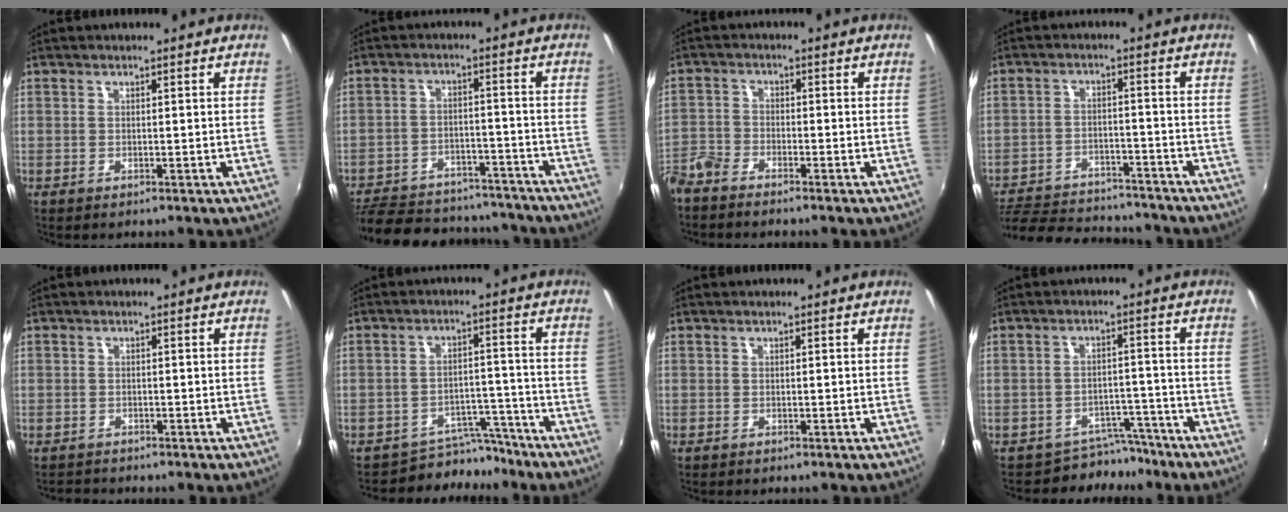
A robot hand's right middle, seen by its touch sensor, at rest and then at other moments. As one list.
[{"total": 24.3, "force": [-20.5, 9.0, 9.4], "torque": [-0.209, 0.011, -0.267]}, {"total": 4.4, "force": [-4.0, 1.3, 1.3], "torque": [-0.038, -0.007, -0.090]}, {"total": 18.9, "force": [-16.2, 6.6, 7.1], "torque": [-0.168, 0.003, -0.228]}, {"total": 1.6, "force": [-1.3, 0.8, -0.2], "torque": [-0.003, 0.004, -0.022]}, {"total": 6.9, "force": [-6.3, 2.8, 0.1], "torque": [-0.003, 0.025, -0.089]}, {"total": 0.0}, {"total": 5.9, "force": [-5.2, 2.7, -0.1], "torque": [0.003, 0.021, -0.071]}]